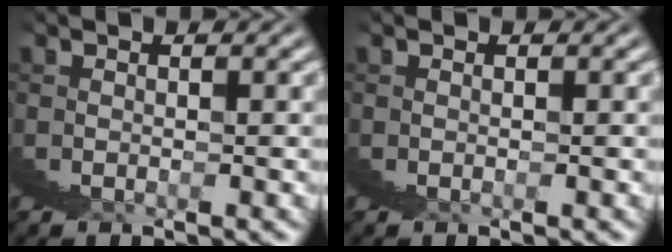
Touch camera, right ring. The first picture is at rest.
{"total": 0.0}